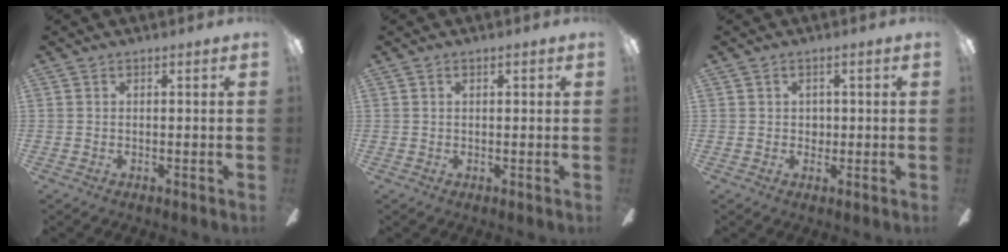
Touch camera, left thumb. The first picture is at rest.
{"total": 0.9, "force": [0.4, 0.5, 0.6], "torque": [-0.012, 0.004, 0.006]}
{"total": 2.0, "force": [0.5, 1.8, 0.7], "torque": [-0.008, 0.004, 0.005]}